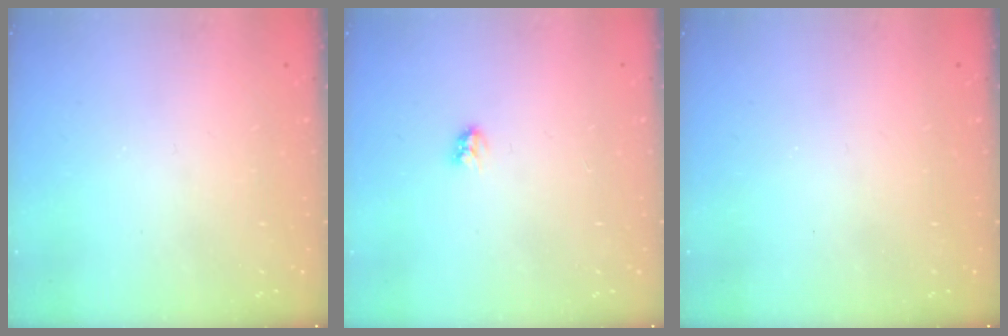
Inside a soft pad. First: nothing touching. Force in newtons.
{"total": 3.0, "press": 3.0, "slide": 0.3}
{"total": 0.0}